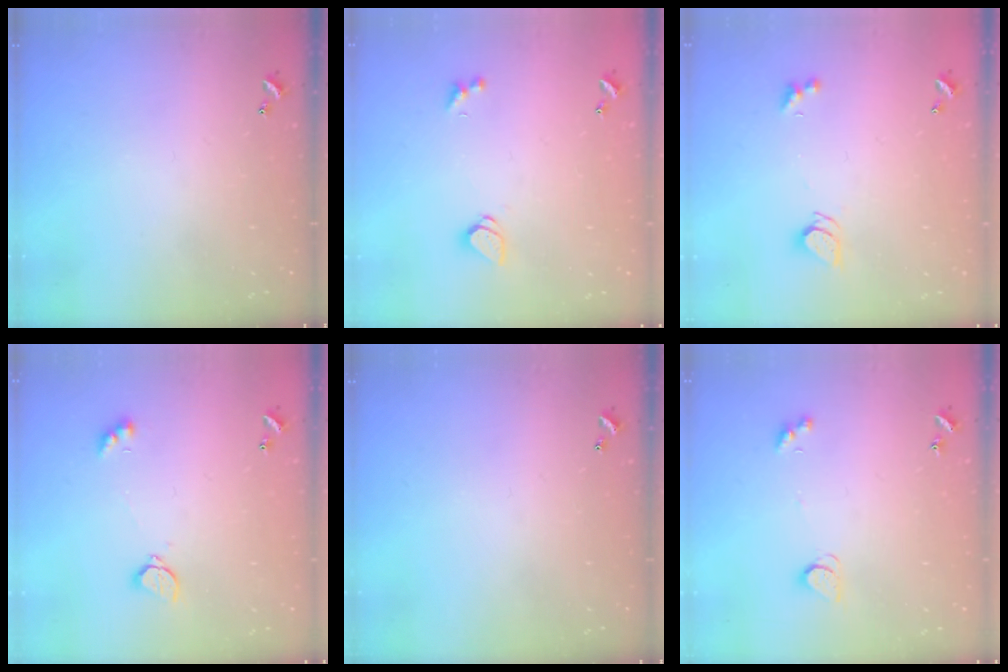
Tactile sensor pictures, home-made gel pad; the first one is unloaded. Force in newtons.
{"total": 1.3, "press": 1.2, "slide": 0.4}
{"total": 2.3, "press": 2.3, "slide": 0.2}
{"total": 2.4, "press": 2.3, "slide": 0.8}
{"total": 0.0}
{"total": 2.6, "press": 2.6, "slide": 0.5}